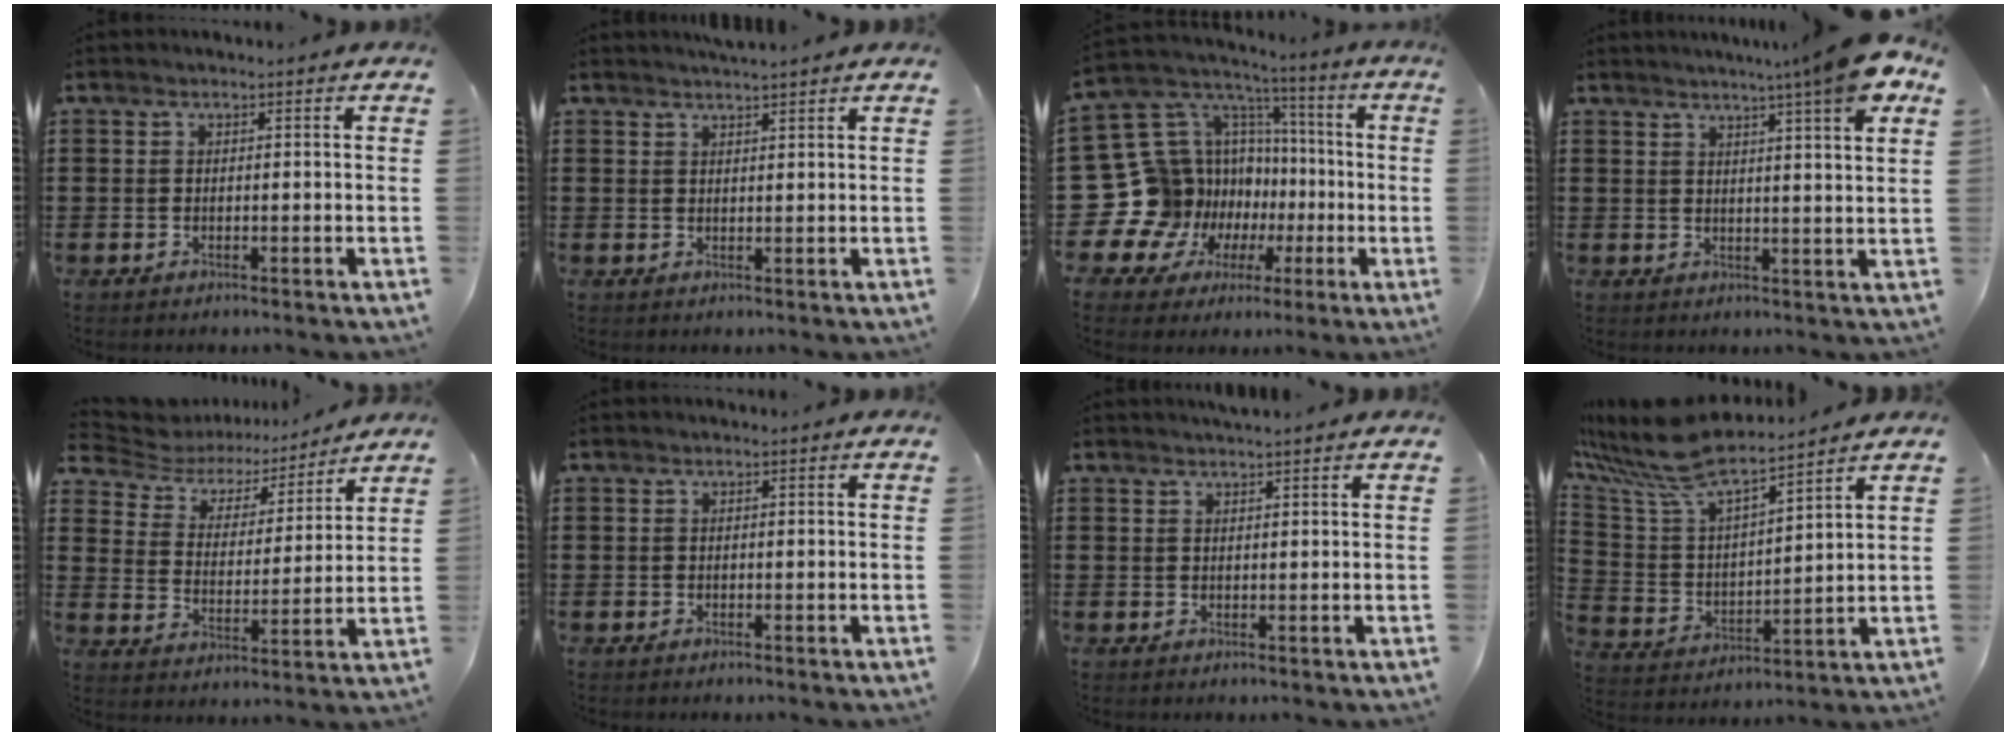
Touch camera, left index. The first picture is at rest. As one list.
[{"total": 1.8, "force": [1.7, -0.1, 0.4], "torque": [-0.010, 0.001, 0.033]}, {"total": 16.8, "force": [-2.1, 15.7, 5.7], "torque": [-0.181, -0.035, 0.013]}, {"total": 7.5, "force": [5.5, -0.6, 5.1], "torque": [-0.090, -0.021, 0.090]}, {"total": 5.4, "force": [4.9, 1.9, 1.4], "torque": [-0.057, -0.032, 0.078]}, {"total": 0.0}, {"total": 1.3, "force": [1.2, -0.1, 0.4], "torque": [-0.009, 0.000, 0.024]}, {"total": 9.9, "force": [8.9, 1.5, 4.1], "torque": [-0.127, -0.055, 0.151]}]